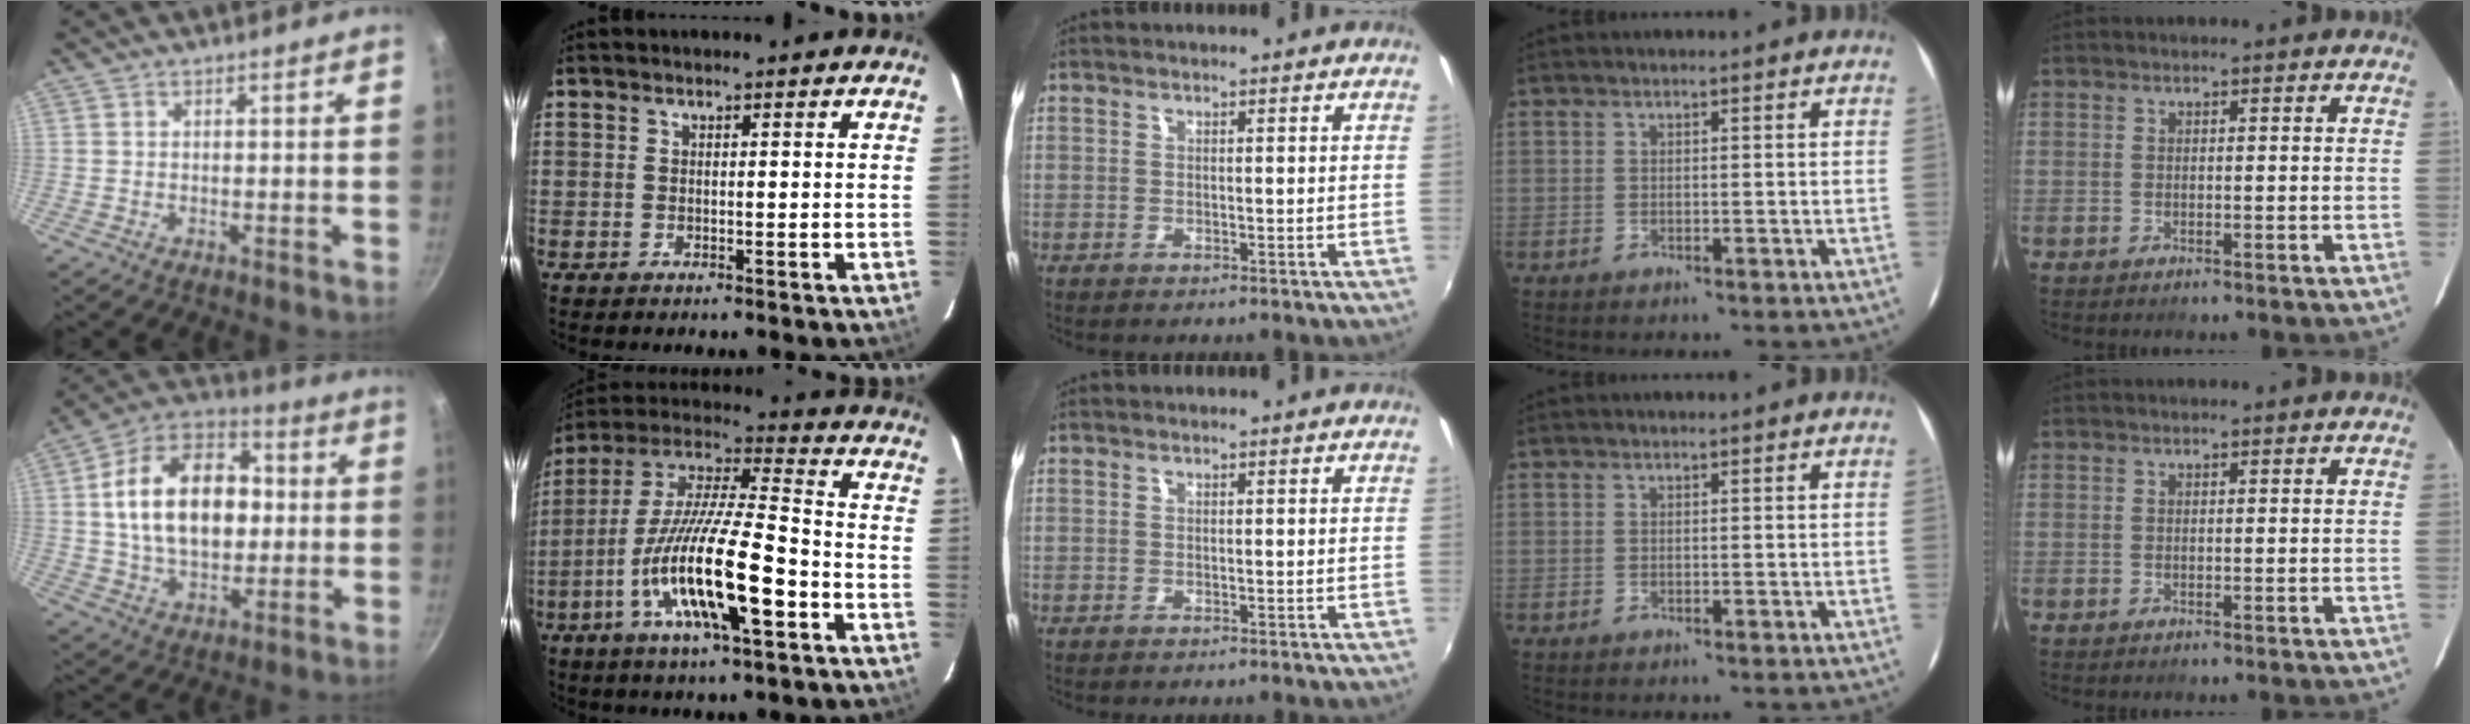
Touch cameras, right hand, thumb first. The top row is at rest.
{"thumb": {"total": 20.6, "force": [1.7, 13.7, 15.4], "torque": [-0.224, 0.025, 0.019]}, "index": {"total": 19.9, "force": [-7.6, 3.7, 18.0], "torque": [-0.341, -0.024, -0.146]}}